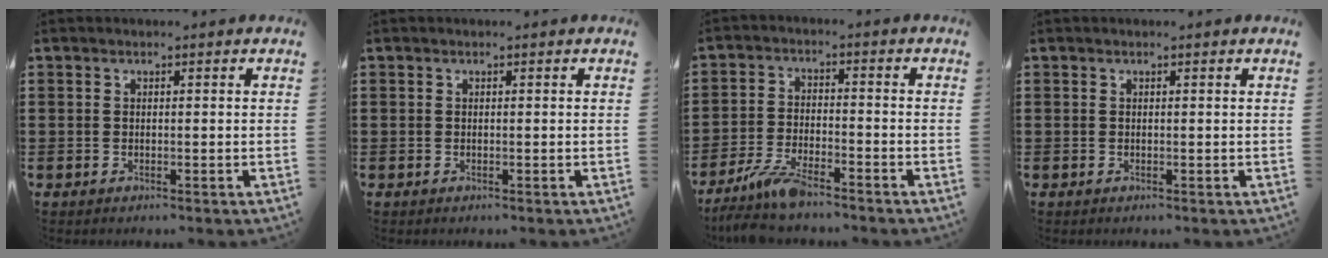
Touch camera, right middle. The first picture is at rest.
{"total": 0.0}
{"total": 6.1, "force": [-5.1, 0.9, 3.1], "torque": [-0.085, -0.010, -0.104]}
{"total": 0.0}